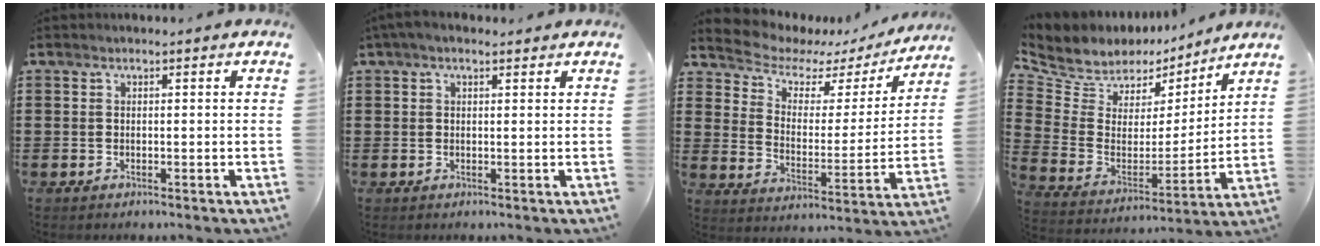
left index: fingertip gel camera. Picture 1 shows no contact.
{"total": 1.8, "force": [1.1, 0.6, 1.3], "torque": [-0.027, 0.006, 0.020]}
{"total": 4.8, "force": [4.0, 2.5, 1.2], "torque": [-0.054, -0.025, 0.062]}
{"total": 6.8, "force": [5.5, 3.9, 0.3], "torque": [-0.053, -0.045, 0.099]}